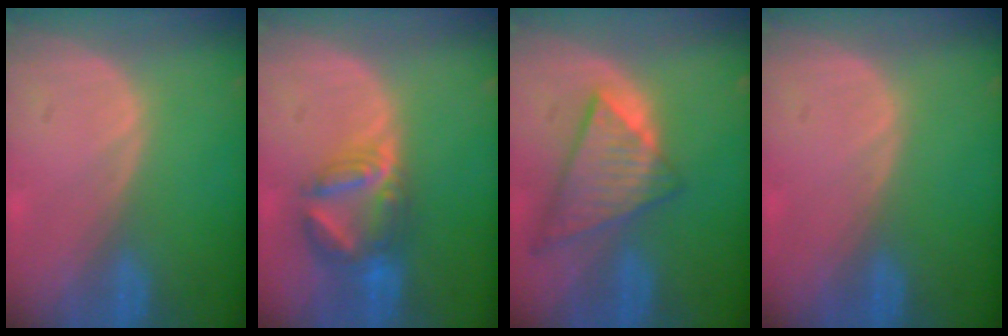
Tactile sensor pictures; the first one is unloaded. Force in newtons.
{"total": 6.8, "press": 6.6, "slide": 1.7}
{"total": 9.0, "press": 7.8, "slide": 4.4}
{"total": 0.0}